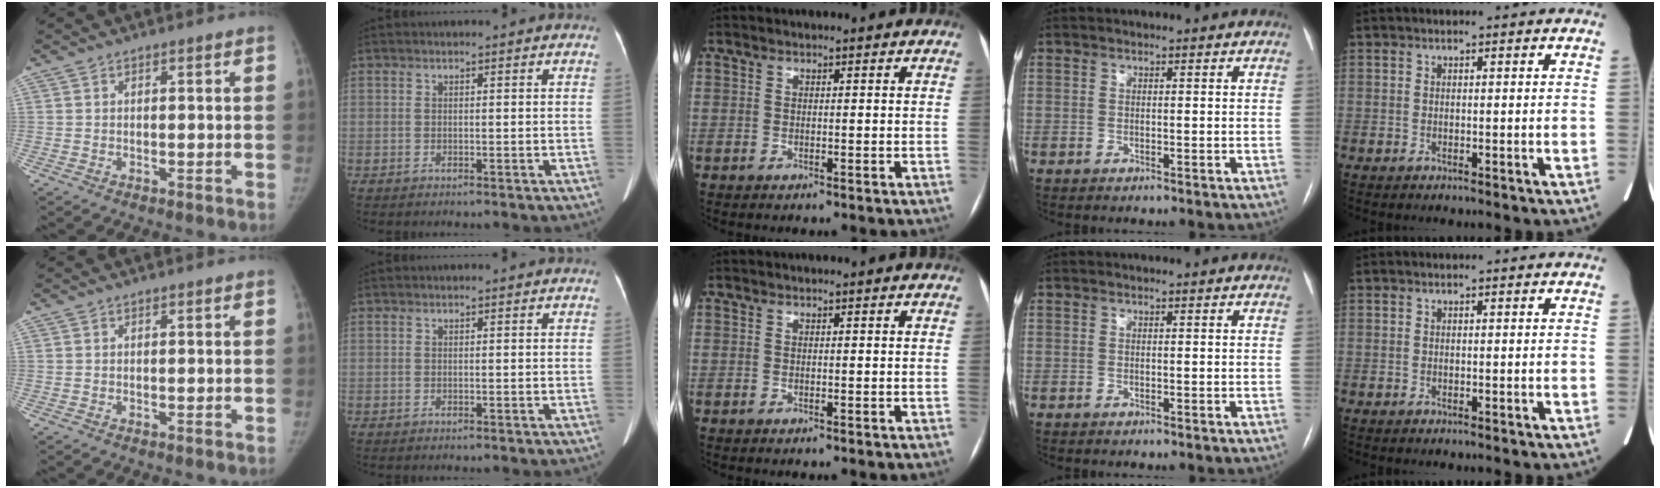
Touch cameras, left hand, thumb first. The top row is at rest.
{}